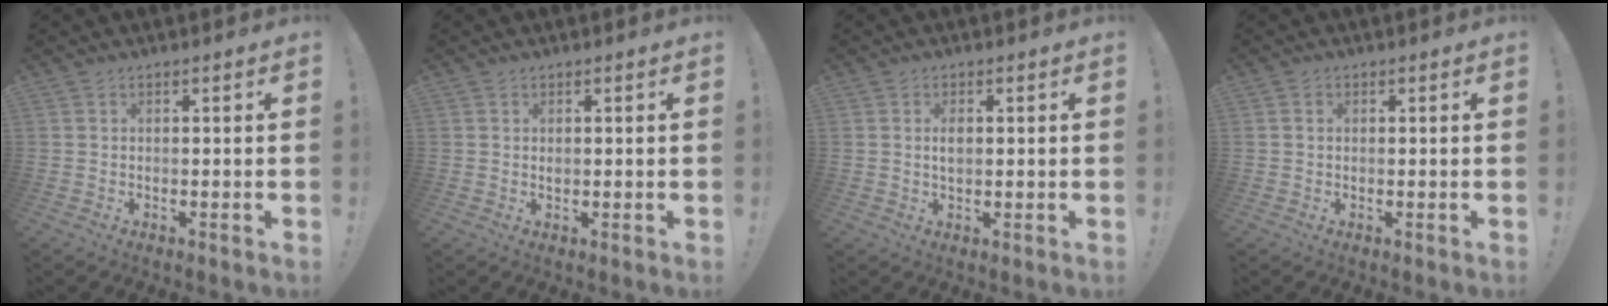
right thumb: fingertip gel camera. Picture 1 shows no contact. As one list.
[{"total": 0.6, "force": [0.1, 0.6, 0.3], "torque": [-0.004, 0.002, 0.001]}, {"total": 2.4, "force": [0.1, 1.3, 2.0], "torque": [-0.032, 0.002, -0.001]}, {"total": 0.9, "force": [0.0, 0.8, 0.3], "torque": [-0.008, 0.005, 0.001]}]